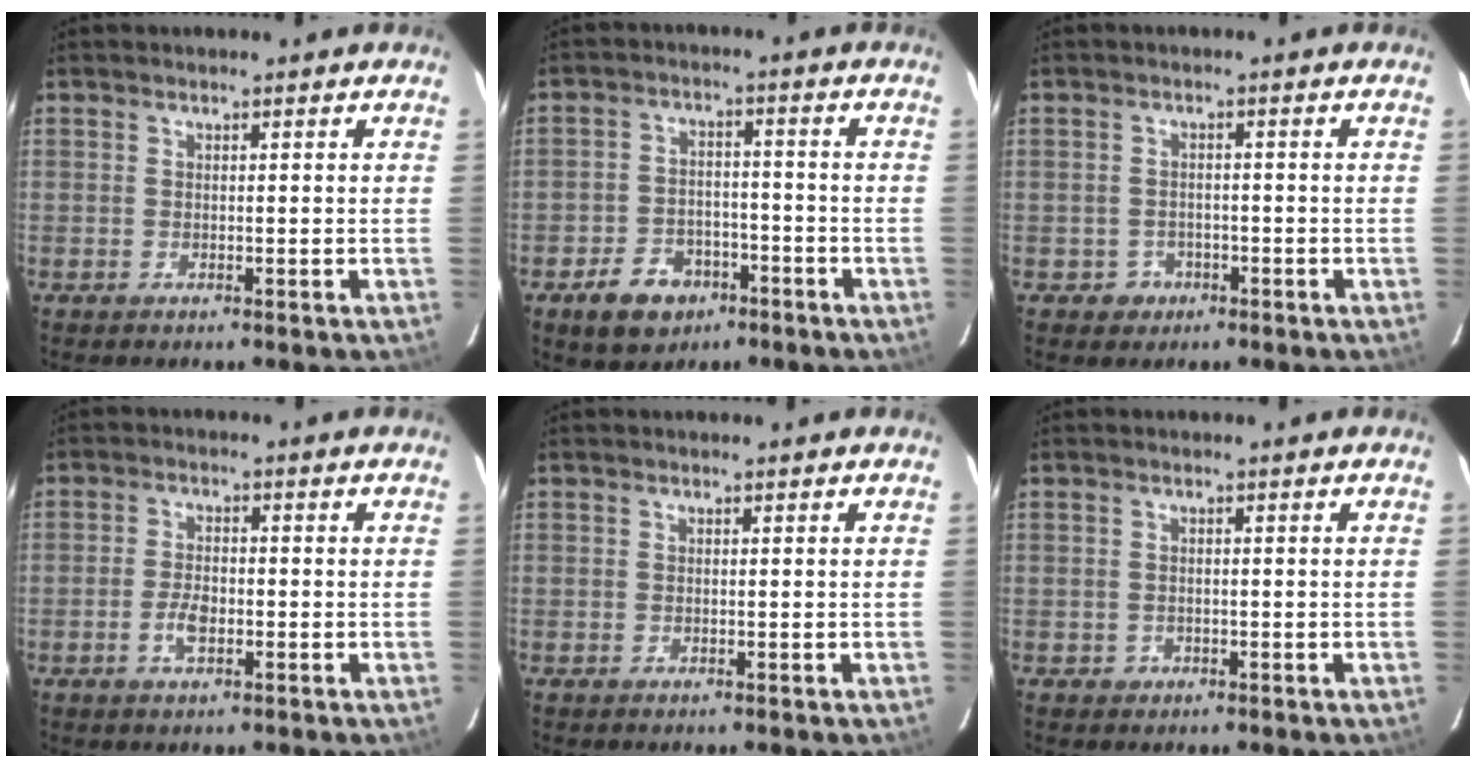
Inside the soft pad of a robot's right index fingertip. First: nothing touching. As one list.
[{"total": 9.4, "force": [-5.5, 6.5, 4.1], "torque": [-0.108, 0.017, -0.074]}, {"total": 3.3, "force": [-1.4, 3.0, 0.2], "torque": [-0.014, 0.008, -0.017]}, {"total": 4.0, "force": [-1.6, 2.1, 3.0], "torque": [-0.064, 0.001, -0.028]}, {"total": 0.0}, {"total": 1.5, "force": [-0.6, 1.3, 0.2], "torque": [-0.003, 0.002, -0.002]}]